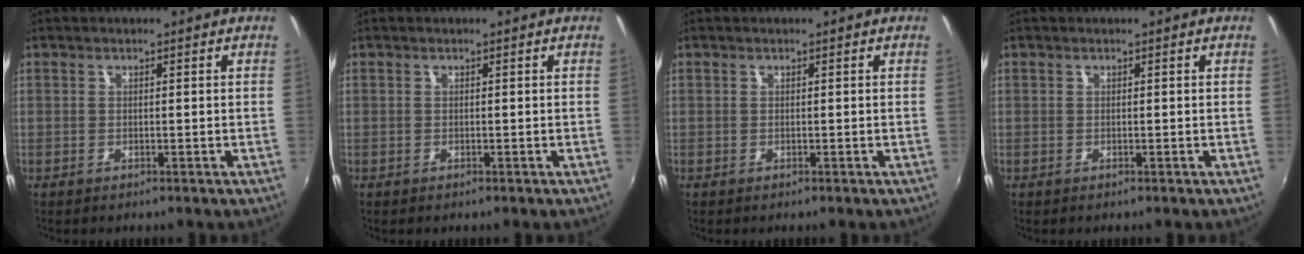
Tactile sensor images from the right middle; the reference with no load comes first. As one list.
[{"total": 0.0}, {"total": 0.0}, {"total": 0.0}]